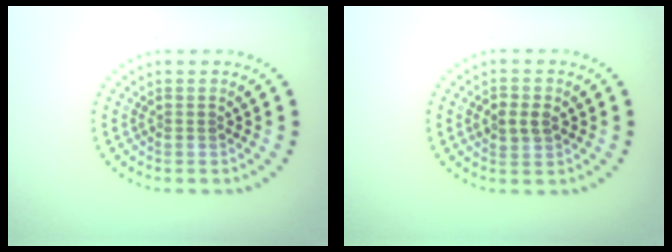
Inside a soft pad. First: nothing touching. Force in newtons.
{"total": 2.5, "press": 2.4, "slide": 0.4}